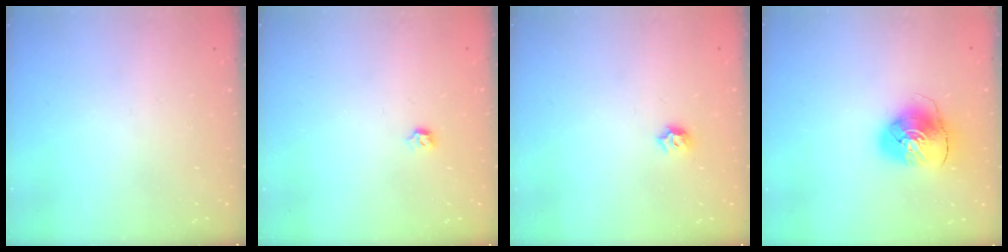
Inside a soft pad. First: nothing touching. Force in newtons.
{"total": 2.8, "press": 2.7, "slide": 0.8}
{"total": 4.0, "press": 3.9, "slide": 0.8}
{"total": 9.4, "press": 9.2, "slide": 1.5}